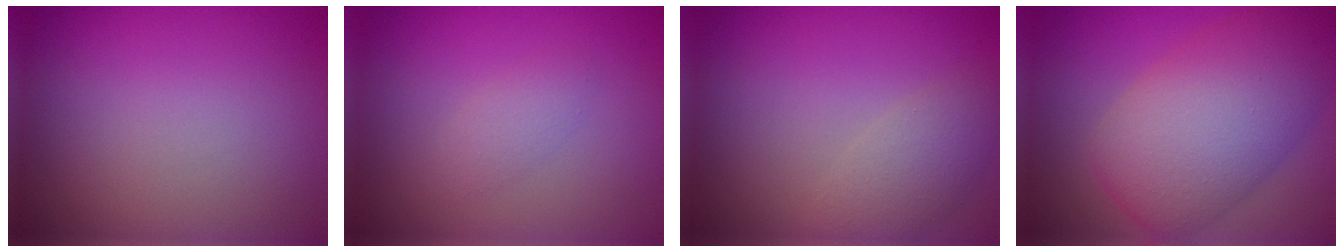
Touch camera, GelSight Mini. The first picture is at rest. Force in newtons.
{"total": 1.4, "press": 1.4, "slide": 0.1}
{"total": 3.0, "press": 2.9, "slide": 0.4}
{"total": 9.5, "press": 9.5, "slide": 0.4}